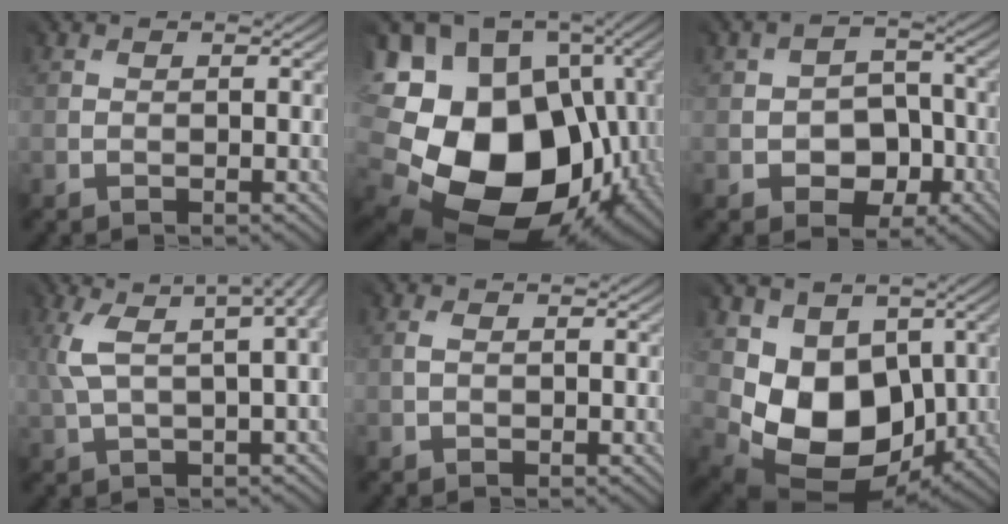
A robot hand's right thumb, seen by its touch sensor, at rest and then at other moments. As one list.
[{"total": 21.1, "force": [-2.7, 17.3, 11.7], "torque": [-0.264, -0.067, -0.010]}, {"total": 4.2, "force": [-2.1, 3.3, 1.6], "torque": [-0.020, -0.002, -0.038]}, {"total": 9.4, "force": [3.2, 3.0, 8.3], "torque": [-0.161, 0.020, 0.064]}, {"total": 0.9, "force": [0.0, 0.7, 0.6], "torque": [-0.014, 0.000, 0.005]}, {"total": 9.1, "force": [0.8, 7.2, 5.5], "torque": [-0.123, -0.030, 0.022]}]